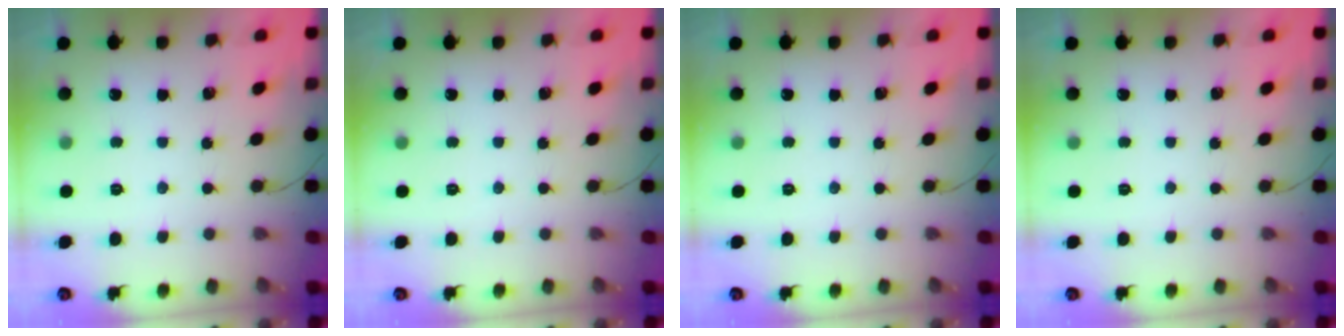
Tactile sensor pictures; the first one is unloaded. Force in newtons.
{"total": 0.0}
{"total": 0.0}
{"total": 0.0}